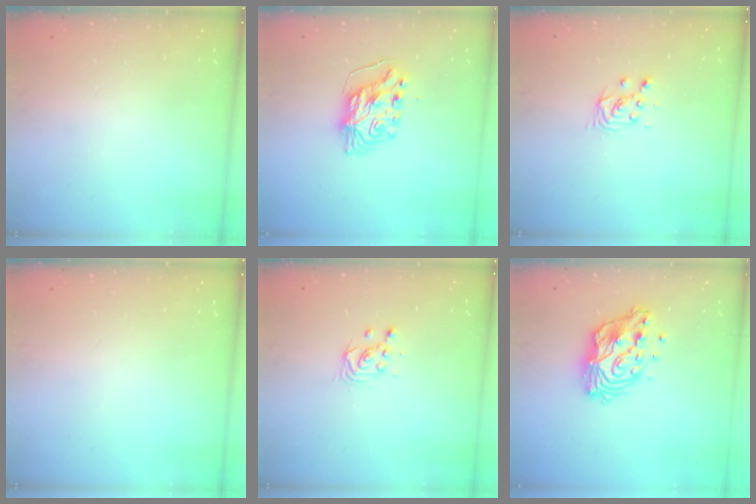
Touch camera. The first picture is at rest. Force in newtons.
{"total": 9.3, "press": 9.3, "slide": 0.9}
{"total": 4.6, "press": 4.6, "slide": 0.5}
{"total": 0.0}
{"total": 3.2, "press": 3.2, "slide": 0.6}
{"total": 13.0, "press": 13.0, "slide": 1.1}